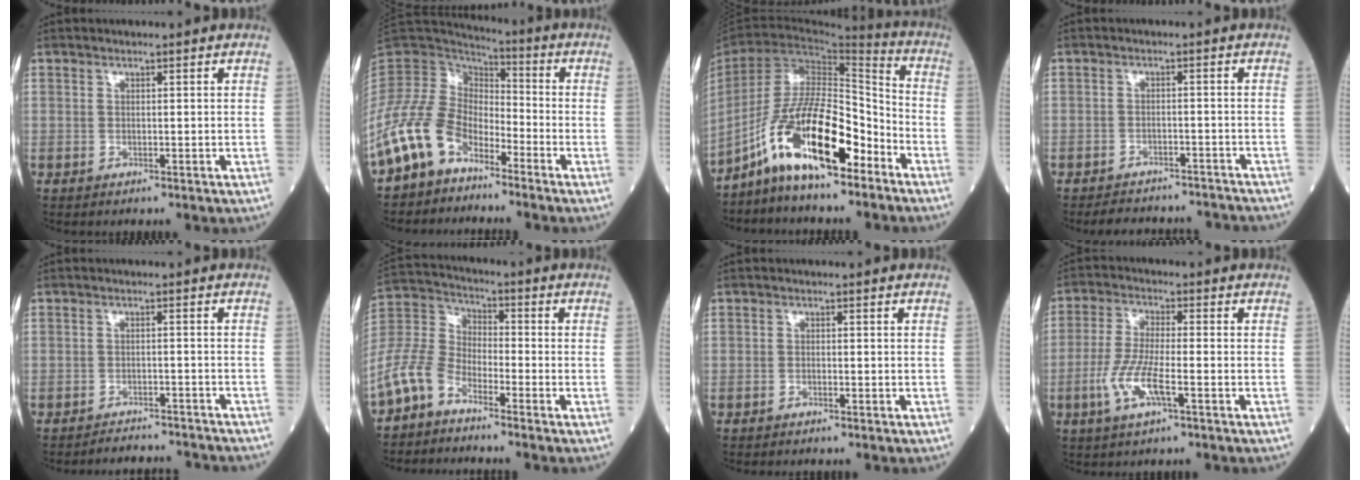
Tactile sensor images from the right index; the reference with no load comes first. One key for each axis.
{"total": 11.8, "fx": -7.8, "fy": 6.8, "fz": 5.7, "tx": -0.139, "ty": 0.023, "tz": -0.166}
{"total": 14.7, "fx": -9.0, "fy": 3.4, "fz": 11.1, "tx": -0.208, "ty": 0.011, "tz": -0.163}
{"total": 9.5, "fx": -8.9, "fy": 3.0, "fz": 1.4, "tx": -0.017, "ty": 0.011, "tz": -0.107}
{"total": 7.5, "fx": -7.4, "fy": 0.6, "fz": 0.9, "tx": -0.006, "ty": 0.002, "tz": -0.092}
{"total": 11.0, "fx": -8.3, "fy": 5.1, "fz": 5.2, "tx": -0.128, "ty": 0.019, "tz": -0.178}
{"total": 0.5, "fx": -0.5, "fy": 0.1, "fz": 0.2, "tx": -0.007, "ty": 0.000, "tz": -0.011}
{"total": 7.6, "fx": -2.8, "fy": 1.2, "fz": 6.9, "tx": -0.151, "ty": -0.007, "tz": -0.056}